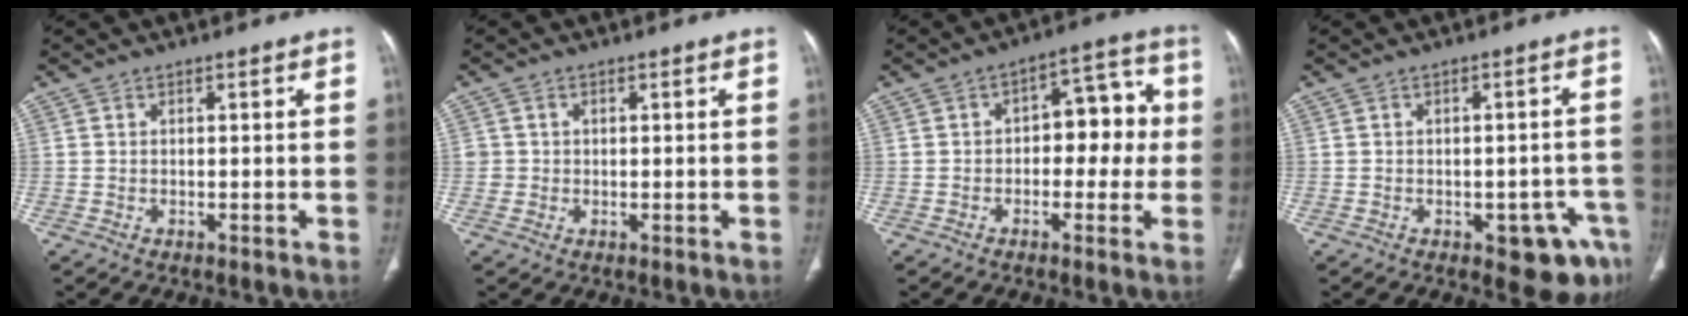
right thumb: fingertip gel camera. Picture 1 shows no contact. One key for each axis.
{"total": 1.8, "fx": 0.2, "fy": 1.8, "fz": 0.2, "tx": 0.007, "ty": 0.004, "tz": 0.005}
{"total": 10.2, "fx": -0.2, "fy": 6.2, "fz": 8.1, "tx": -0.062, "ty": 0.040, "tz": -0.011}
{"total": 8.3, "fx": -4.3, "fy": 3.9, "fz": 6.1, "tx": -0.044, "ty": 0.021, "tz": -0.047}